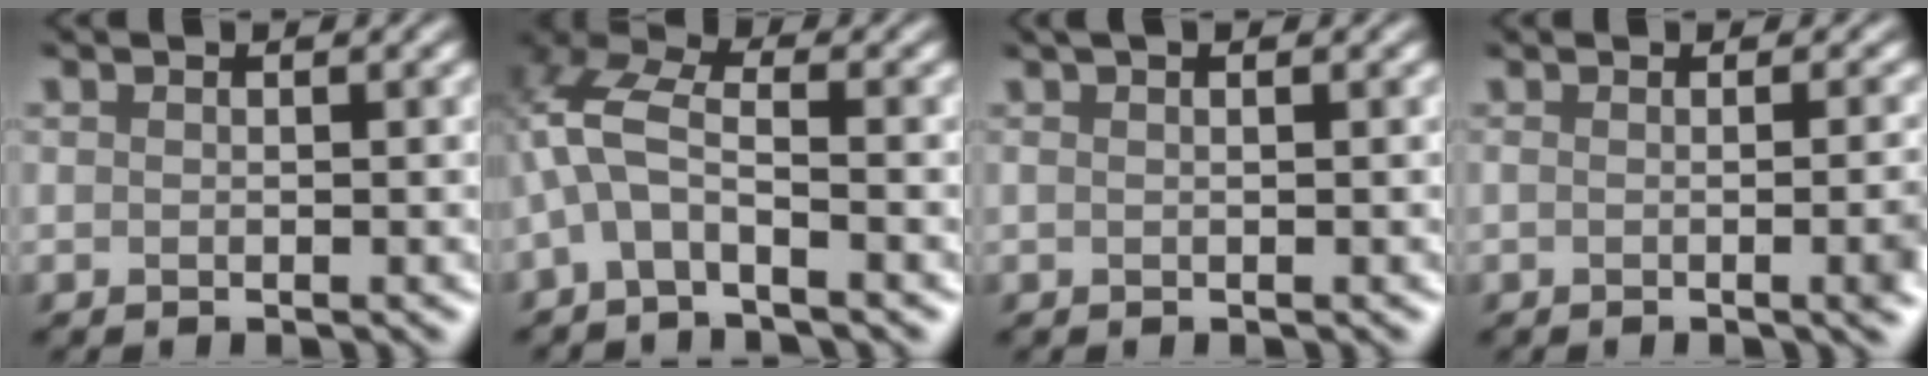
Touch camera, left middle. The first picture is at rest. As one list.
[{"total": 3.8, "force": [-1.9, 1.2, 3.0], "torque": [-0.099, 0.015, -0.034]}, {"total": 2.4, "force": [1.1, 1.1, 1.8], "torque": [-0.004, 0.022, -0.003]}, {"total": 4.6, "force": [-0.8, 1.5, 4.2], "torque": [-0.022, 0.005, -0.004]}]